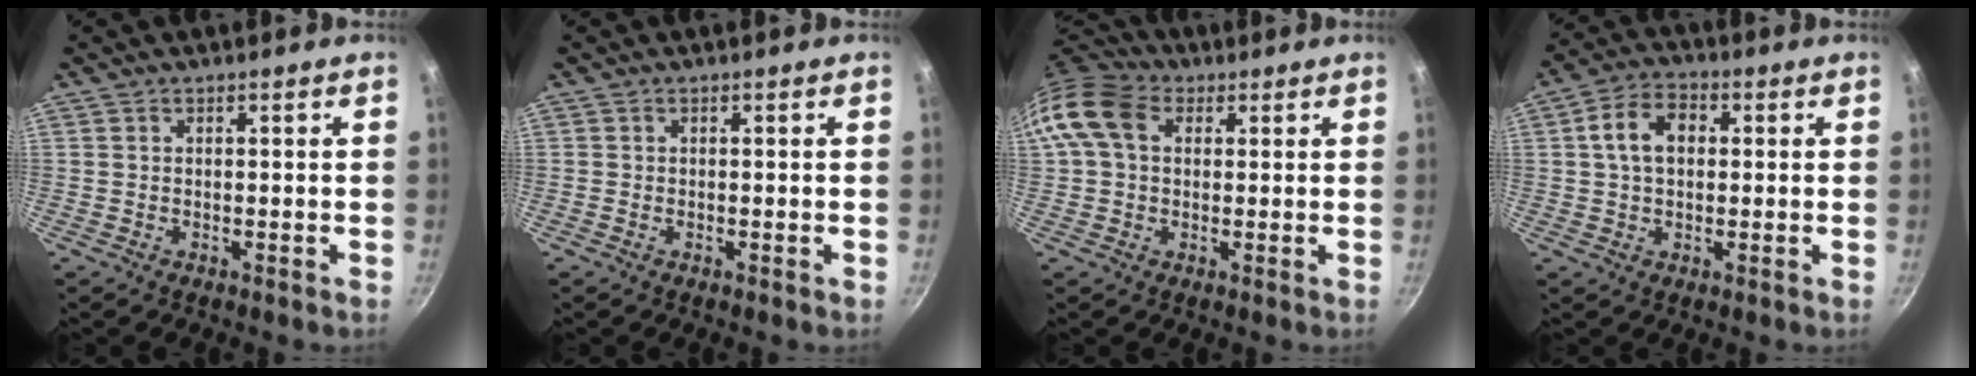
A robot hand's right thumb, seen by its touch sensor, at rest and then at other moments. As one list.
[{"total": 0.0}, {"total": 10.8, "force": [2.5, 7.9, 6.9], "torque": [-0.118, 0.021, 0.028]}, {"total": 8.2, "force": [1.2, 5.7, 5.8], "torque": [-0.082, 0.019, 0.011]}]